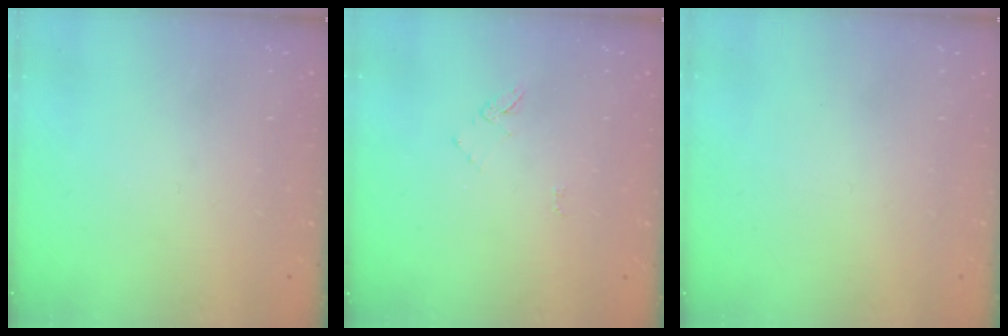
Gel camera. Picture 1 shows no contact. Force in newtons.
{"total": 4.3, "press": 4.3, "slide": 0.5}
{"total": 1.7, "press": 1.7, "slide": 0.1}